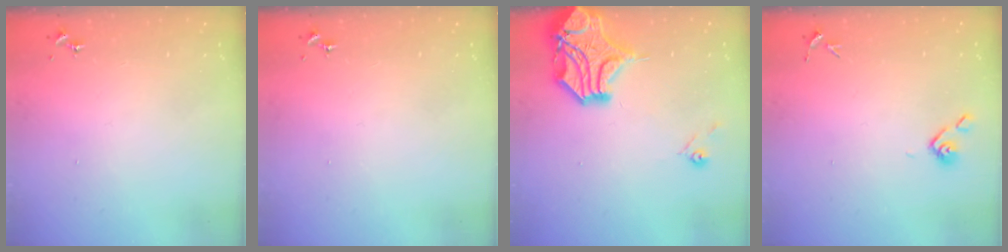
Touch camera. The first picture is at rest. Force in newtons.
{"total": 0.0}
{"total": 15.9, "press": 15.7, "slide": 2.4}
{"total": 3.6, "press": 3.6, "slide": 0.8}